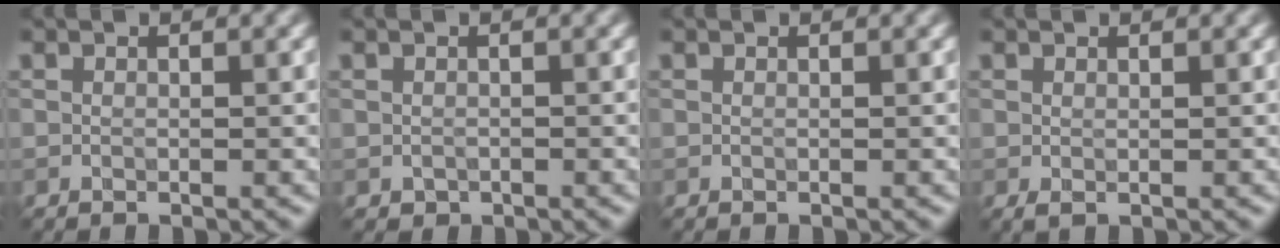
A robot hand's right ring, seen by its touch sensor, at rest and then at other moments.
{"total": 0.6, "force": [-0.2, 0.5, 0.0], "torque": [0.005, -0.004, -0.005]}
{"total": 0.0}
{"total": 0.7, "force": [0.0, 0.4, 0.5], "torque": [-0.011, -0.002, 0.000]}